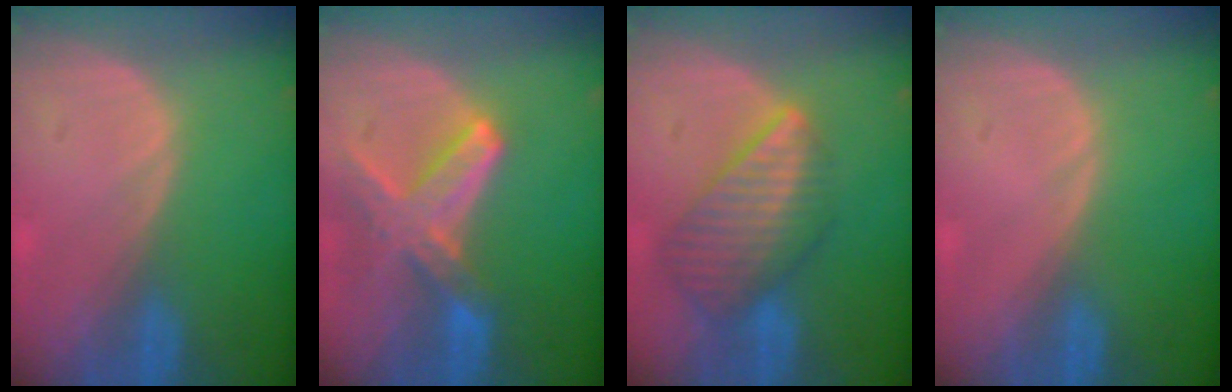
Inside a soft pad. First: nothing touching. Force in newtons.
{"total": 8.2, "press": 7.2, "slide": 3.9}
{"total": 8.6, "press": 7.5, "slide": 4.1}
{"total": 0.0}